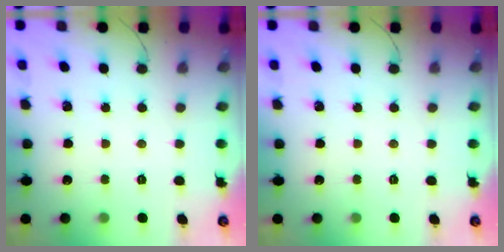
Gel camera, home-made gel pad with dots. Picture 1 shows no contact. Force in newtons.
{"total": 0.0}